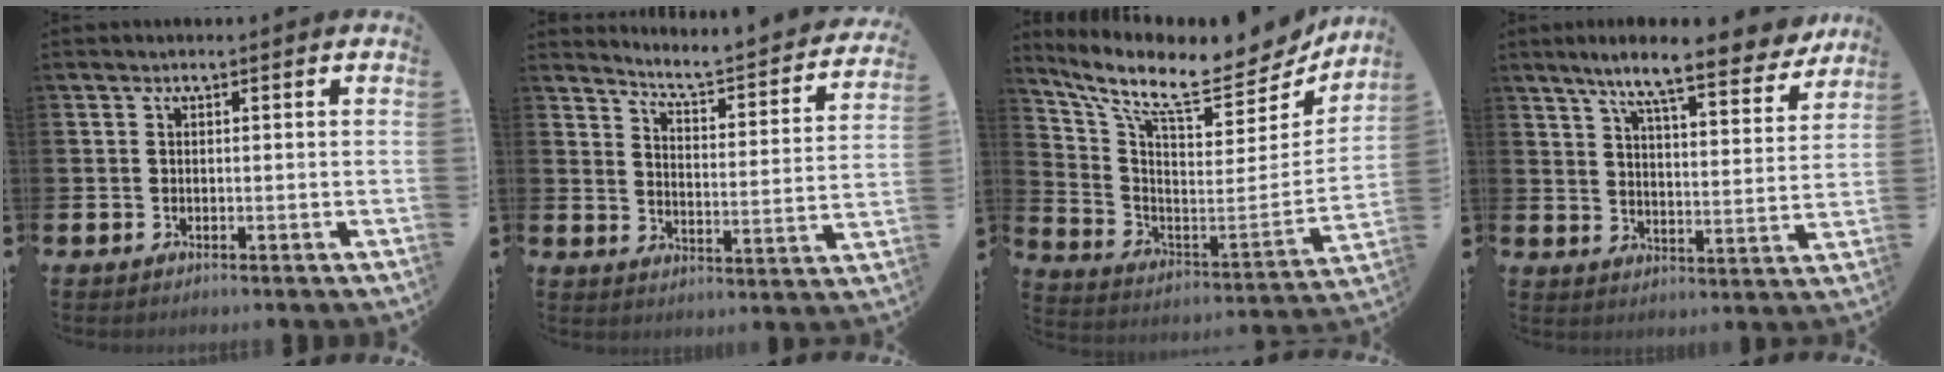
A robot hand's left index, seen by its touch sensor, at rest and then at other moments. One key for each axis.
{"total": 4.7, "fx": 4.5, "fy": 0.4, "fz": 1.5, "tx": -0.050, "ty": -0.044, "tz": 0.066}
{"total": 11.2, "fx": 9.3, "fy": 2.9, "fz": 5.5, "tx": -0.129, "ty": -0.075, "tz": 0.151}
{"total": 9.3, "fx": 8.1, "fy": 1.0, "fz": 4.4, "tx": -0.094, "ty": -0.047, "tz": 0.136}